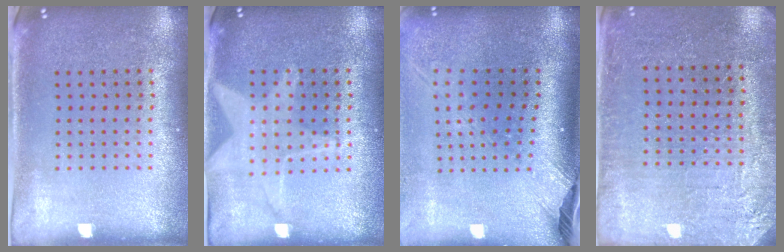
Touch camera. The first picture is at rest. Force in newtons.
{"total": 1.2, "press": 1.2, "slide": 0.3}
{"total": 2.6, "press": 1.9, "slide": 1.8}
{"total": 2.8, "press": 2.8, "slide": 0.4}